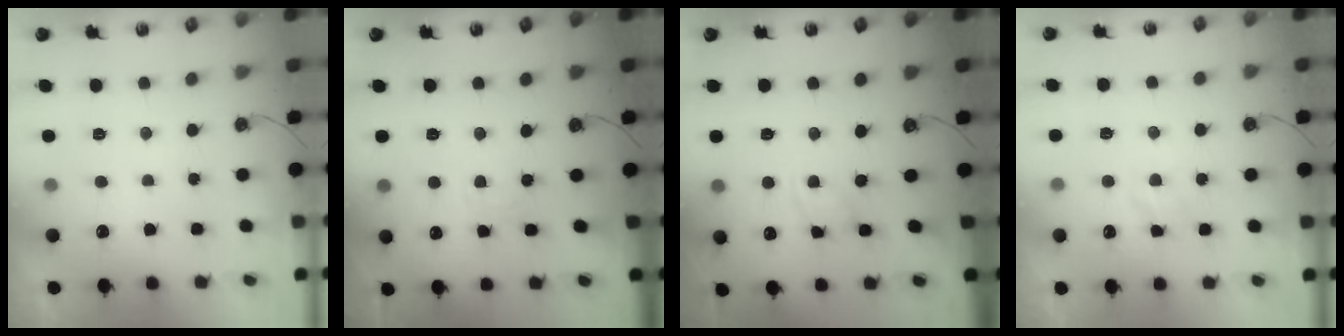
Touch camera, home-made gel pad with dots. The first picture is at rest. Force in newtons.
{"total": 4.1, "press": 4.1, "slide": 0.5}
{"total": 2.5, "press": 2.5, "slide": 0.1}
{"total": 3.2, "press": 3.2, "slide": 0.4}